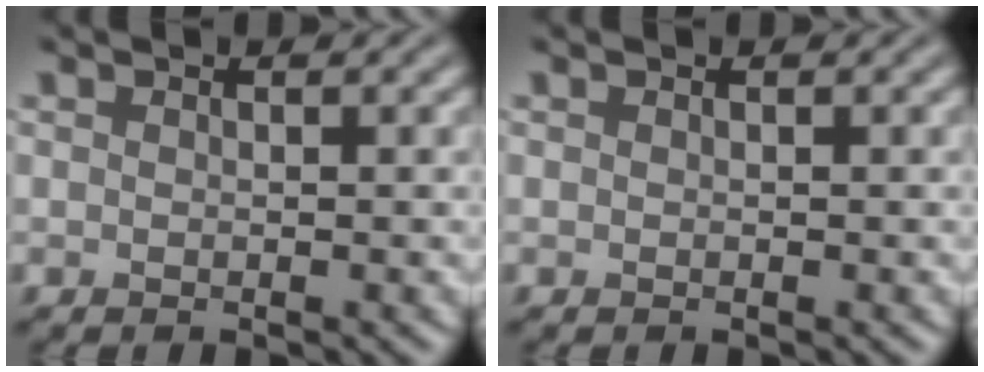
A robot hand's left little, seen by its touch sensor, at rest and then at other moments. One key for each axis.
{"total": 0.0}